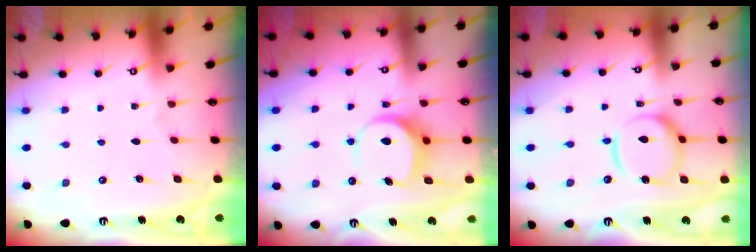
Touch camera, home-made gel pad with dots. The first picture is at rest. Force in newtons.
{"total": 7.4, "press": 7.4, "slide": 0.5}
{"total": 15.0, "press": 14.9, "slide": 1.8}